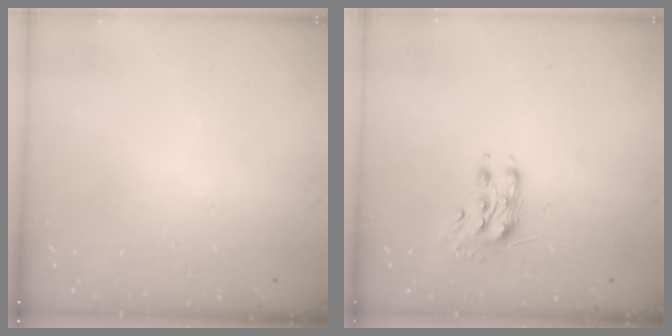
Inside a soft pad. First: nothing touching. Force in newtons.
{"total": 8.1, "press": 8.0, "slide": 1.0}